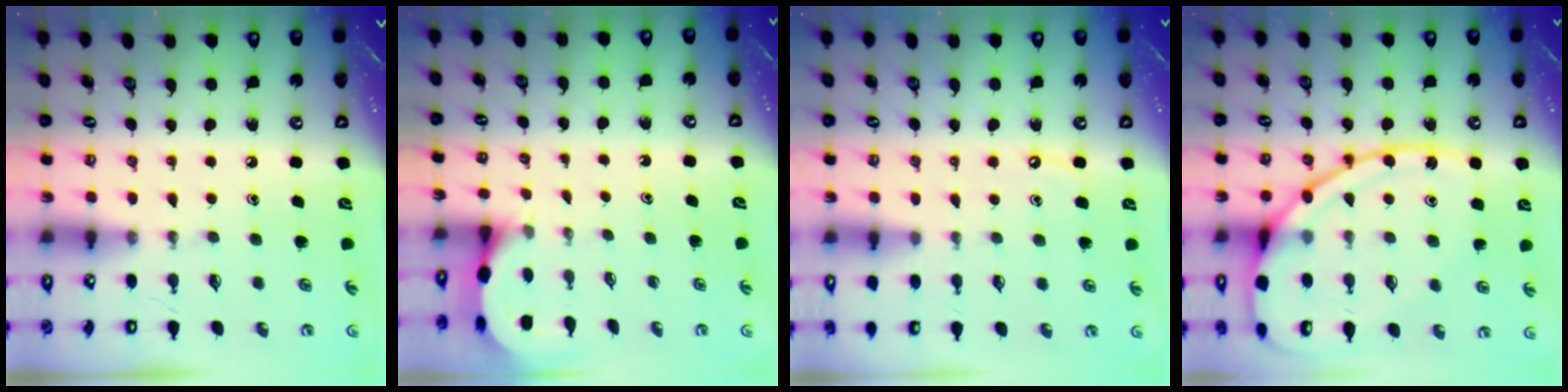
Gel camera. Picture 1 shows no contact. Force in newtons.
{"total": 3.0, "press": 3.0, "slide": 0.2}
{"total": 4.0, "press": 4.0, "slide": 0.6}
{"total": 16.3, "press": 16.2, "slide": 1.6}